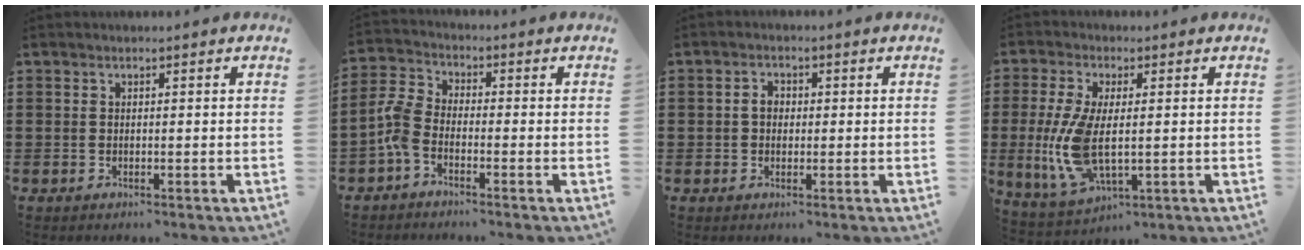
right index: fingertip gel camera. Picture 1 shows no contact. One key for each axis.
{"total": 4.4, "fx": -2.6, "fy": 2.0, "fz": 2.9, "tx": -0.089, "ty": -0.002, "tz": -0.060}
{"total": 2.1, "fx": 0.0, "fy": 1.6, "fz": 1.4, "tx": -0.029, "ty": 0.008, "tz": -0.001}
{"total": 9.9, "fx": -0.4, "fy": 4.4, "fz": 8.8, "tx": -0.210, "ty": -0.020, "tz": -0.008}